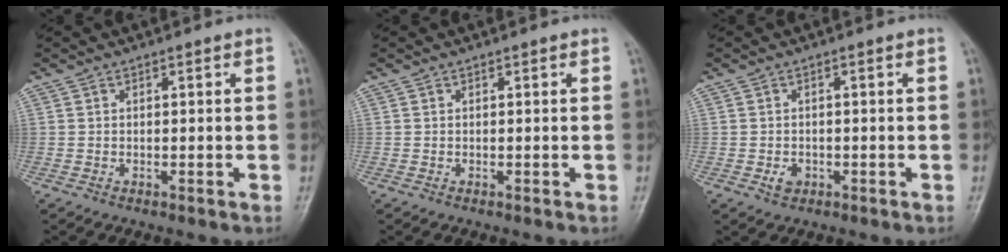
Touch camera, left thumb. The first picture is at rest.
{"total": 0.0}
{"total": 2.1, "force": [-0.8, 1.6, 1.1], "torque": [-0.012, 0.004, -0.010]}